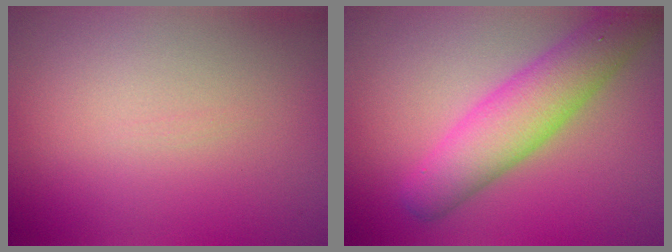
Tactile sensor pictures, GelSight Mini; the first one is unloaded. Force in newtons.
{"total": 6.2, "press": 6.2, "slide": 0.3}